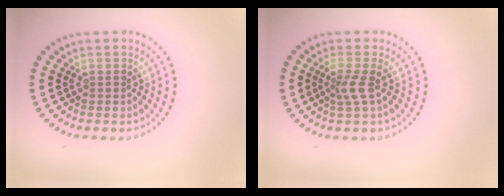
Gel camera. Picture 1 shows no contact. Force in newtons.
{"total": 2.0, "press": 1.3, "slide": 1.5}